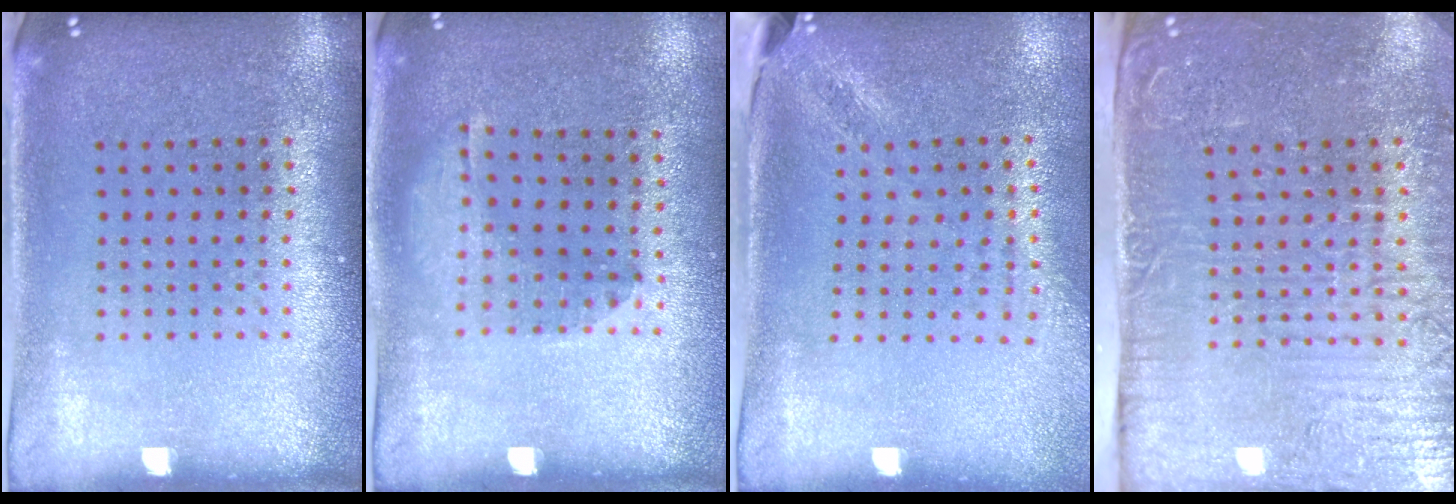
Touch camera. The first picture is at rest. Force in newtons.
{"total": 1.3, "press": 0.8, "slide": 1.0}
{"total": 1.9, "press": 1.5, "slide": 1.2}
{"total": 5.5, "press": 4.6, "slide": 3.0}